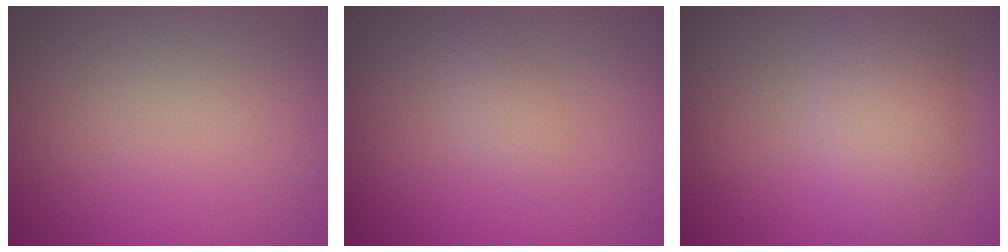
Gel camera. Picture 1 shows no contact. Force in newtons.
{"total": 1.2, "press": 1.2, "slide": 0.1}
{"total": 5.4, "press": 5.4, "slide": 0.5}